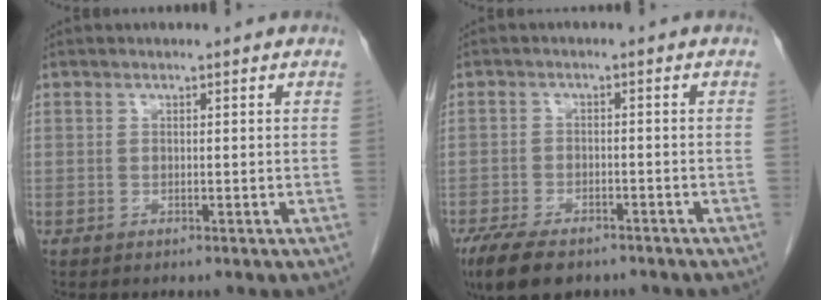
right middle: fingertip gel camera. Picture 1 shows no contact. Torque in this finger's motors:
{"motor_torque": [1.05, -0.90, 0.16, 0.09]}